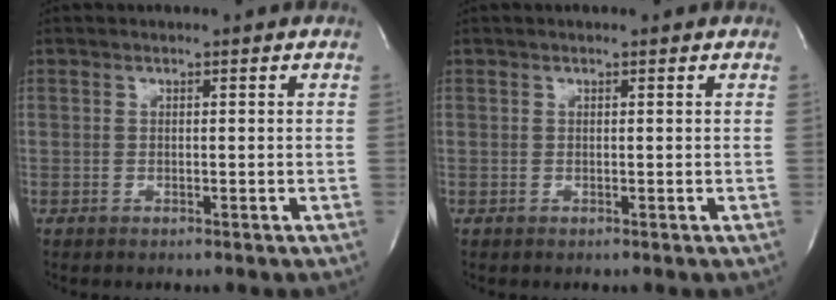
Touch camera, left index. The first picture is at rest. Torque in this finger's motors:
{"motor_torque": [0.80, -0.79, 0.17, 0.01]}